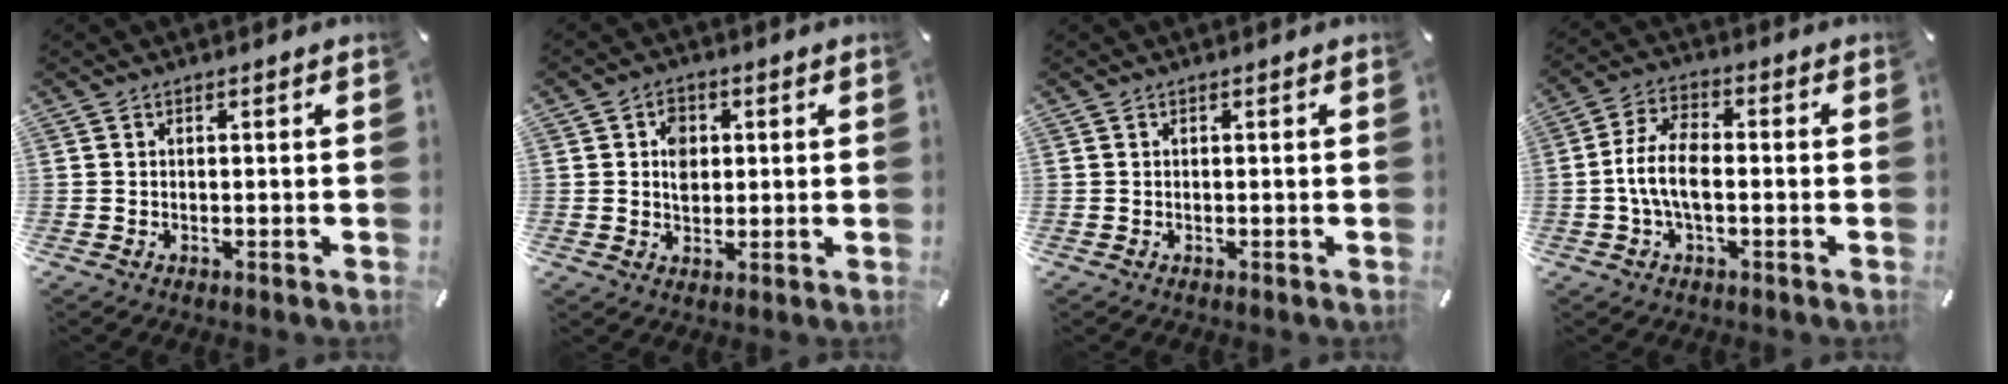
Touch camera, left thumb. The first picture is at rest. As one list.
[{"total": 5.1, "force": [0.8, 4.2, 2.9], "torque": [-0.037, 0.001, 0.010]}, {"total": 0.0}, {"total": 8.5, "force": [-1.4, 4.2, 7.3], "torque": [-0.157, 0.003, -0.029]}]